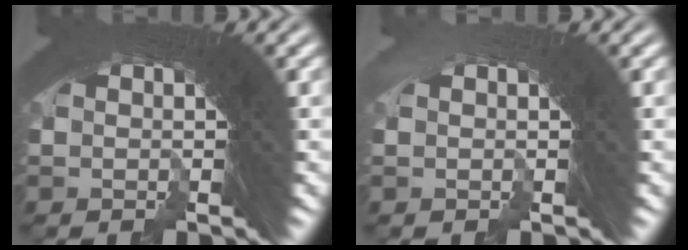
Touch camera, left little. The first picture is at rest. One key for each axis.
{"total": 2.5, "fx": -1.8, "fy": -0.3, "fz": -1.7, "tx": 0.016, "ty": -0.012, "tz": -0.024}